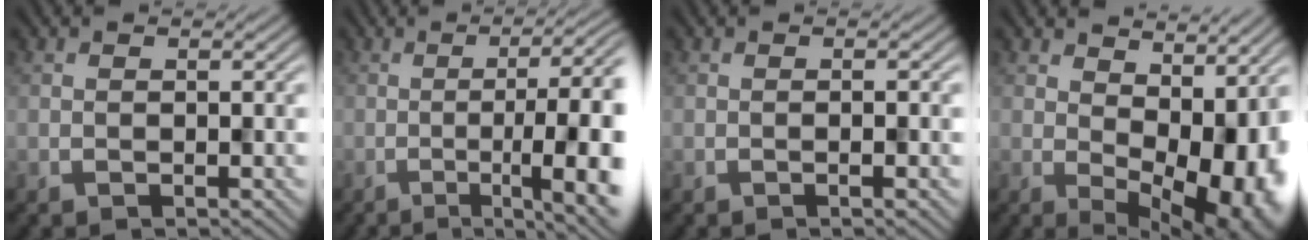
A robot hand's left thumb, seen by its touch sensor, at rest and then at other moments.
{"total": 11.8, "force": [-1.3, 2.8, 11.4], "torque": [-0.126, 0.005, -0.018]}
{"total": 1.5, "force": [-0.3, 0.0, 1.5], "torque": [-0.019, 0.001, -0.009]}
{"total": 12.7, "force": [0.7, 6.5, 10.8], "torque": [-0.128, -0.015, 0.041]}